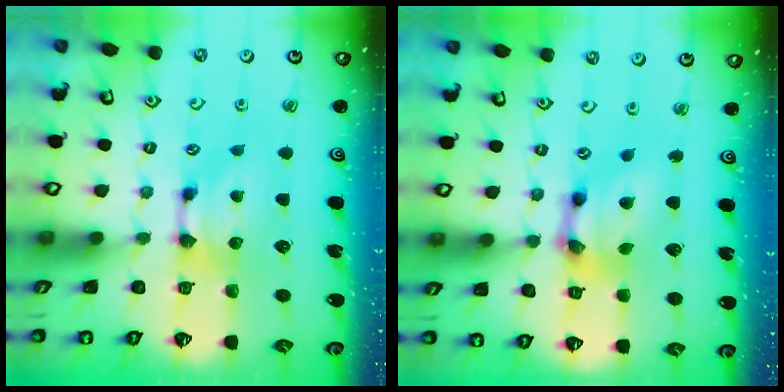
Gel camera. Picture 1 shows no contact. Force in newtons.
{"total": 6.0, "press": 5.5, "slide": 2.4}